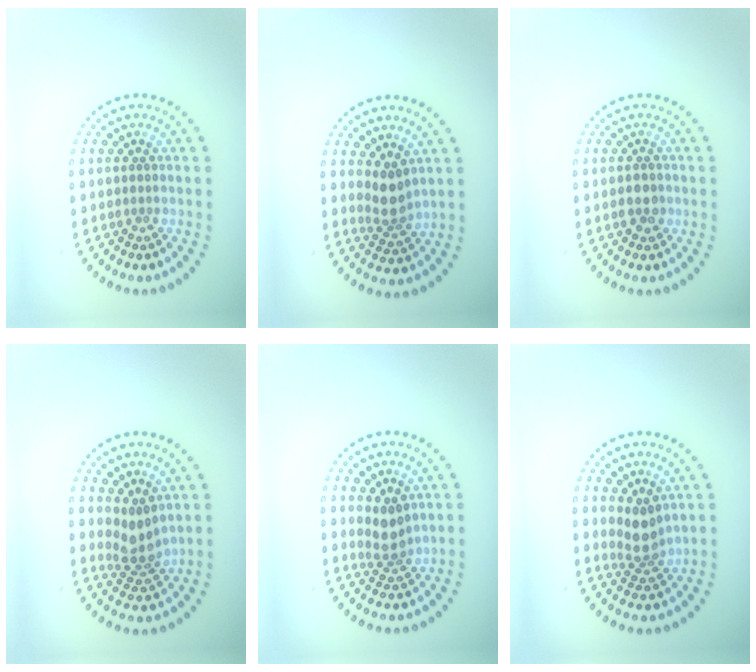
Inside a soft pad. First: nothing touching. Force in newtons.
{"total": 2.6, "press": 2.1, "slide": 1.6}
{"total": 1.6, "press": 1.6, "slide": 0.5}
{"total": 2.8, "press": 2.1, "slide": 1.8}
{"total": 2.5, "press": 1.9, "slide": 1.5}
{"total": 2.7, "press": 2.1, "slide": 1.8}